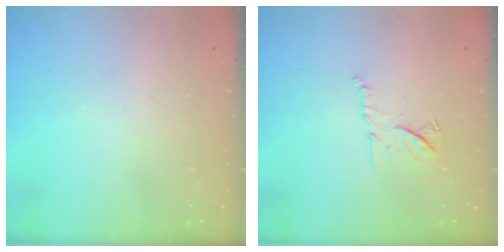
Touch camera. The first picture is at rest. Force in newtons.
{"total": 9.1, "press": 9.1, "slide": 0.2}